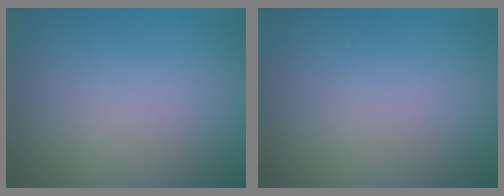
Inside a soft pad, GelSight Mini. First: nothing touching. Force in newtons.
{"total": 0.0}